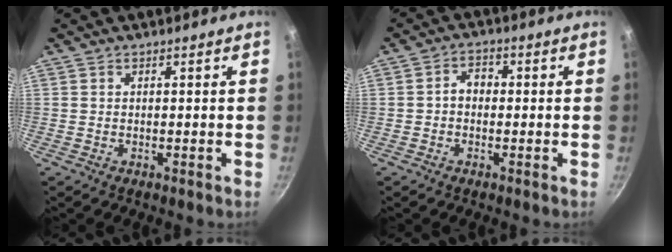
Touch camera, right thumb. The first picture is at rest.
{"total": 3.3, "force": [-0.4, 2.6, 2.0], "torque": [-0.018, 0.012, -0.014]}